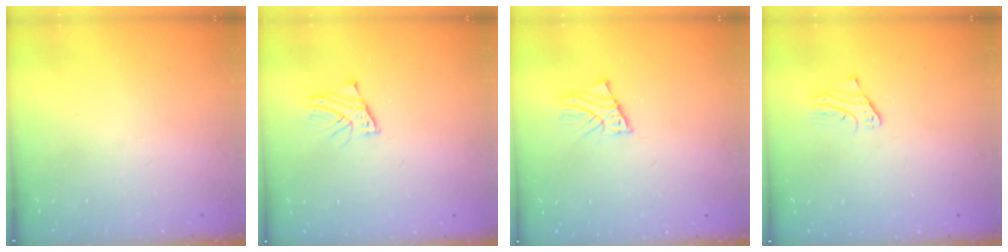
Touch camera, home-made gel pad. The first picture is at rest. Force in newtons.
{"total": 2.6, "press": 2.6, "slide": 0.1}
{"total": 2.3, "press": 2.3, "slide": 0.2}
{"total": 1.7, "press": 1.7, "slide": 0.3}